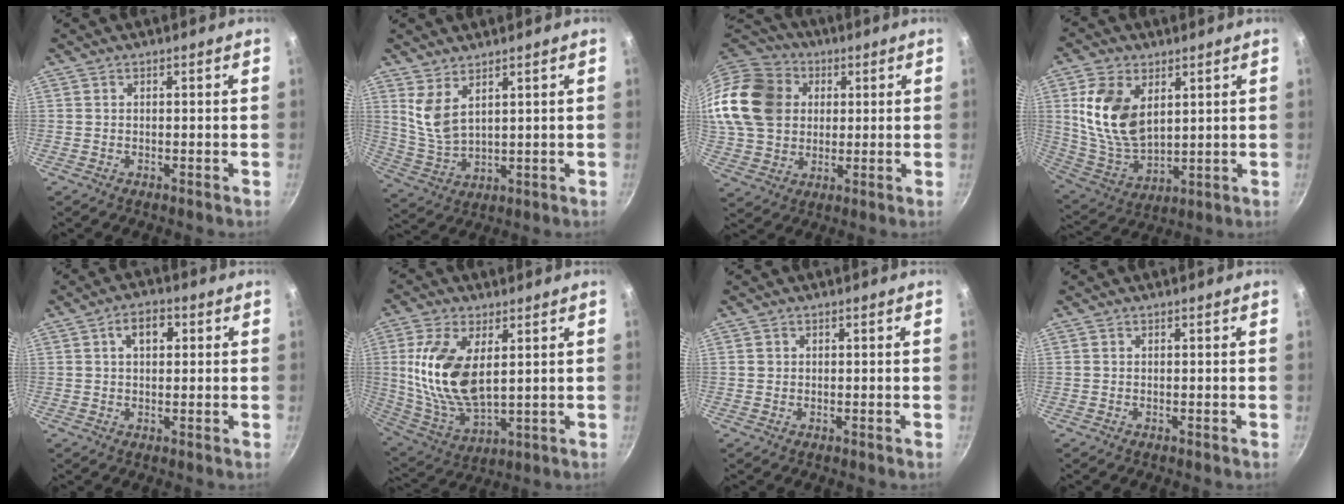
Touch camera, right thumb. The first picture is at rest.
{"total": 6.5, "force": [3.7, 2.9, 4.5], "torque": [-0.083, -0.038, 0.085]}
{"total": 22.8, "force": [5.7, 18.4, 12.1], "torque": [-0.244, 0.025, 0.109]}
{"total": 14.4, "force": [4.1, 9.1, 10.5], "torque": [-0.188, -0.027, 0.091]}
{"total": 5.3, "force": [1.4, 3.3, 3.9], "torque": [-0.045, 0.009, 0.017]}
{"total": 15.7, "force": [3.1, 8.1, 13.1], "torque": [-0.257, -0.022, 0.072]}
{"total": 1.0, "force": [0.2, 0.9, 0.3], "torque": [-0.001, 0.004, 0.002]}
{"total": 0.0}